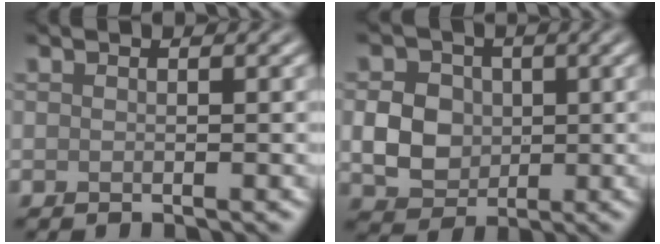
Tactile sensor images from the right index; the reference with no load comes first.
{"total": 4.5, "force": [0.0, 3.8, 2.5], "torque": [-0.048, 0.001, -0.002]}